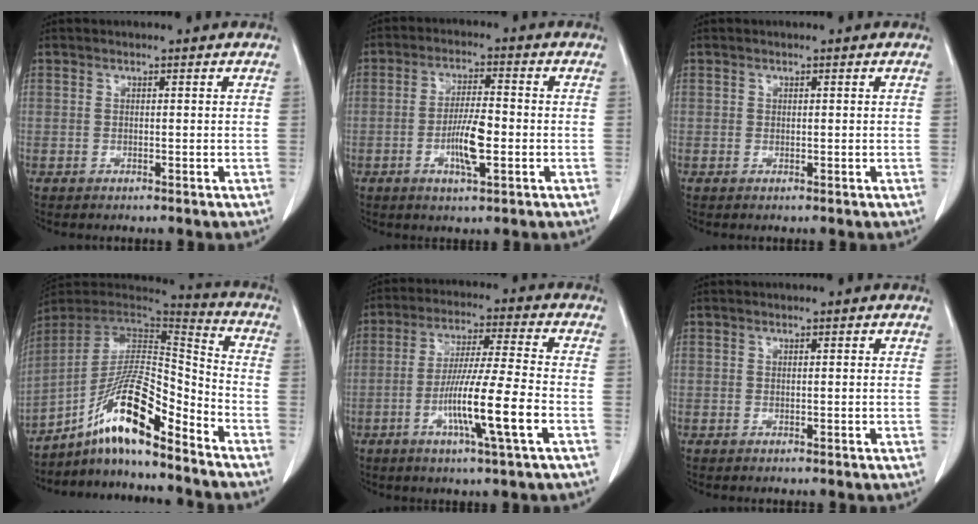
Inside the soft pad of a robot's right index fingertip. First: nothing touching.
{"total": 6.6, "force": [-1.8, 1.1, 6.2], "torque": [-0.120, 0.001, -0.031]}
{"total": 0.0}
{"total": 15.2, "force": [-10.6, 1.6, 10.9], "torque": [-0.191, 0.014, -0.186]}
{"total": 11.7, "force": [-3.9, -0.7, 11.0], "torque": [-0.208, -0.010, -0.073]}
{"total": 0.0}